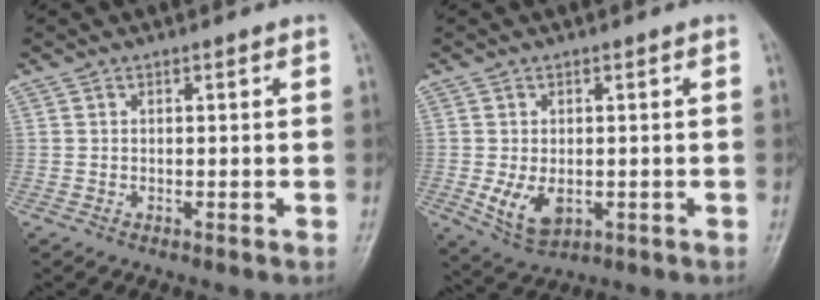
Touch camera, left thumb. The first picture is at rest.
{"total": 6.1, "force": [-1.0, 3.9, 4.6], "torque": [-0.075, -0.013, -0.007]}